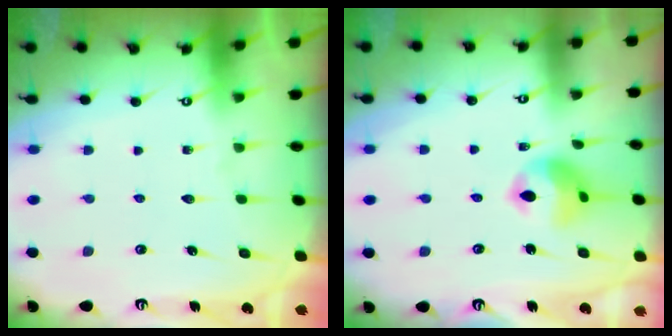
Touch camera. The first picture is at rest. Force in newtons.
{"total": 9.6, "press": 9.6, "slide": 0.7}